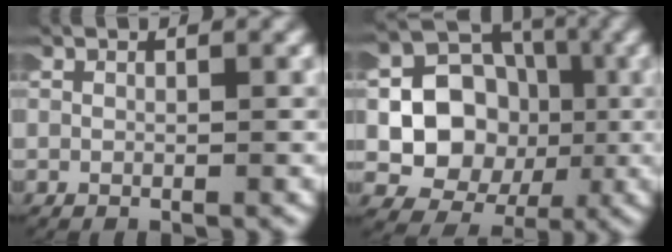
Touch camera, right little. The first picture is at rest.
{"total": 8.9, "force": [-0.9, 7.4, 4.8], "torque": [-0.100, -0.021, -0.012]}